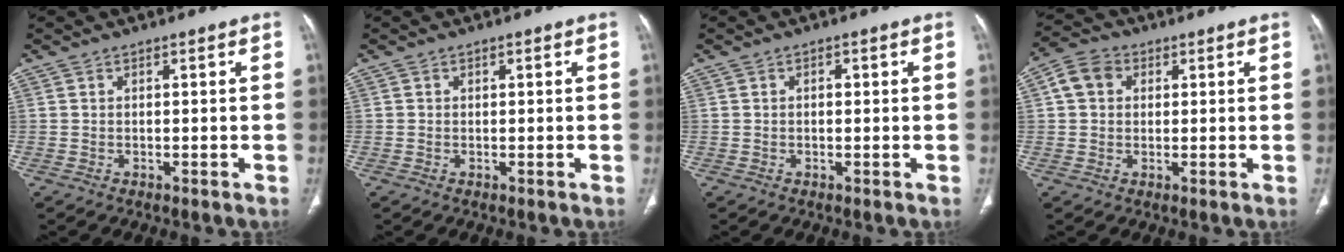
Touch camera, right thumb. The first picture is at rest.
{"total": 0.5, "force": [0.2, 0.4, 0.3], "torque": [0.002, 0.001, 0.000]}
{"total": 1.0, "force": [0.1, 0.6, 0.8], "torque": [-0.011, 0.003, -0.002]}
{"total": 6.1, "force": [1.5, 4.9, 3.2], "torque": [-0.052, 0.012, 0.022]}